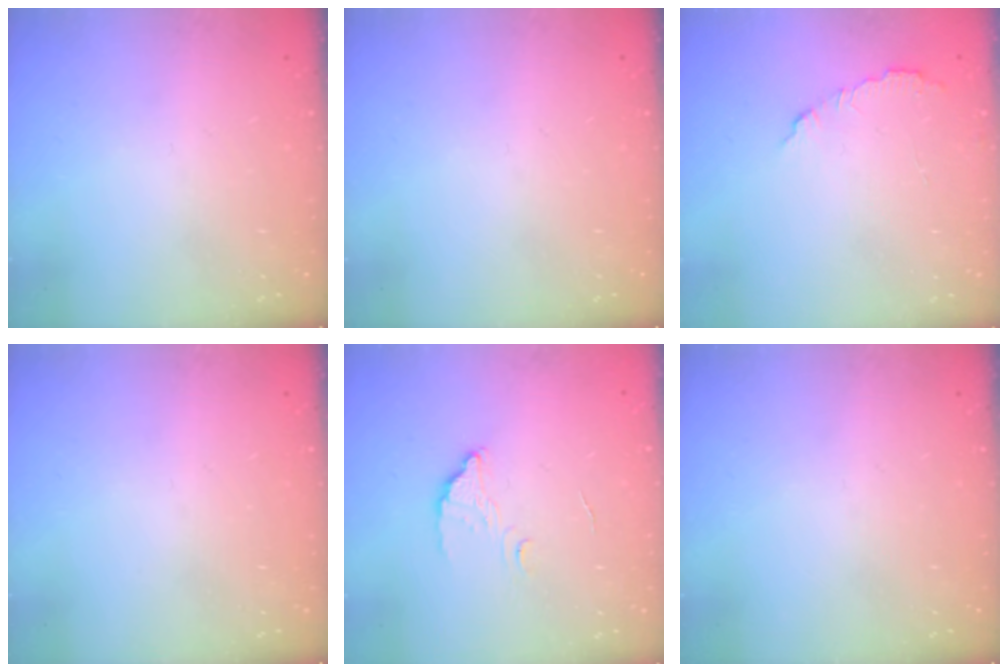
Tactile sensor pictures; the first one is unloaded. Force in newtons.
{"total": 0.0}
{"total": 4.5, "press": 4.5, "slide": 0.4}
{"total": 0.0}
{"total": 3.6, "press": 3.6, "slide": 0.2}
{"total": 0.0}